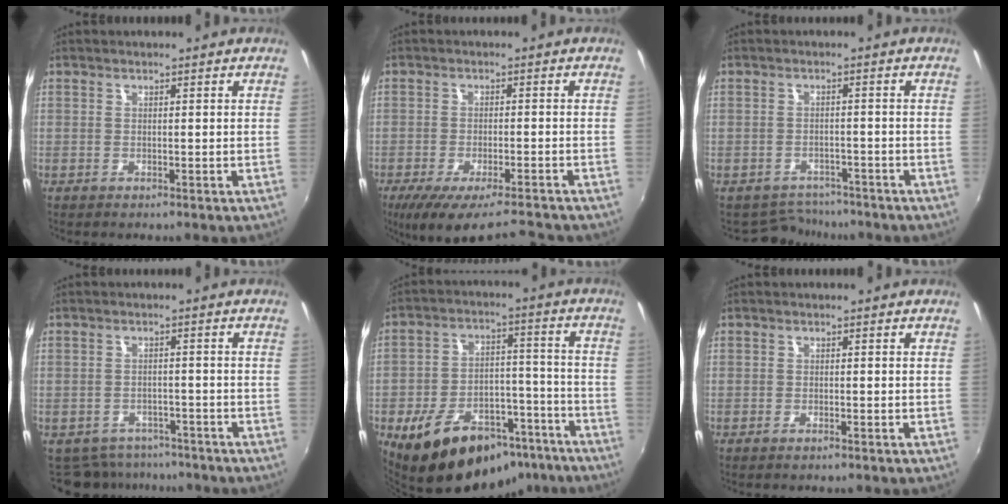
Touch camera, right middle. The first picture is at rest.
{"total": 11.9, "force": [-9.9, 1.9, 6.2], "torque": [-0.126, -0.034, -0.161]}
{"total": 5.5, "force": [-5.1, 2.2, 0.0], "torque": [-0.015, 0.003, -0.078]}
{"total": 8.1, "force": [-6.7, 4.2, 1.6], "torque": [-0.048, -0.008, -0.093]}
{"total": 19.5, "force": [-13.8, 9.7, 9.7], "torque": [-0.171, 0.028, -0.183]}
{"total": 0.7, "force": [-0.6, 0.1, 0.4], "torque": [-0.008, -0.003, -0.012]}